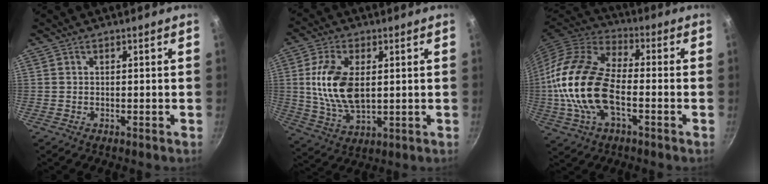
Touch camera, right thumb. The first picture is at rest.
{"total": 12.8, "force": [1.7, 7.0, 10.5], "torque": [-0.201, -0.009, 0.038]}
{"total": 20.2, "force": [-2.9, 10.9, 16.8], "torque": [-0.326, 0.030, -0.068]}